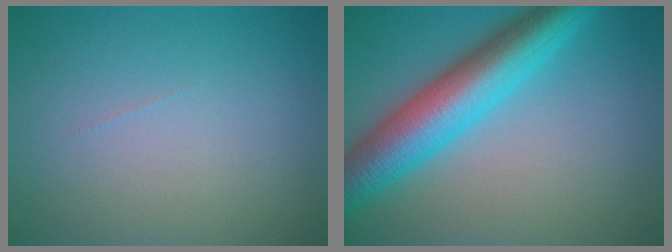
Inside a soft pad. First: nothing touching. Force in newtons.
{"total": 8.5, "press": 8.5, "slide": 0.2}